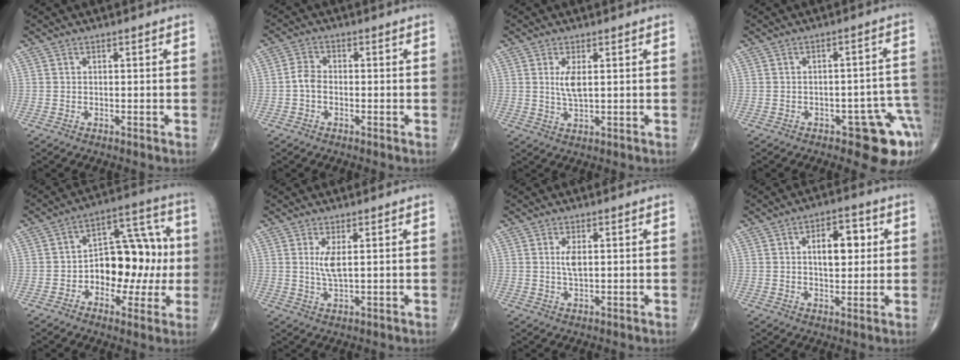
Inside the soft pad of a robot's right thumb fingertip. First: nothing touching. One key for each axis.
{"total": 3.0, "fx": -0.8, "fy": 2.1, "fz": 2.1, "tx": -0.035, "ty": 0.012, "tz": -0.023}
{"total": 3.7, "fx": 0.9, "fy": 1.2, "fz": 3.4, "tx": -0.071, "ty": -0.011, "tz": 0.021}
{"total": 10.3, "fx": -5.2, "fy": 4.3, "fz": 7.8, "tx": -0.048, "ty": 0.036, "tz": -0.060}
{"total": 15.7, "fx": -1.3, "fy": 9.7, "fz": 12.2, "tx": -0.121, "ty": 0.047, "tz": -0.019}
{"total": 3.6, "fx": 0.9, "fy": 0.8, "fz": 3.3, "tx": -0.071, "ty": -0.014, "tz": 0.023}
{"total": 2.8, "fx": 0.6, "fy": 1.0, "fz": 2.5, "tx": -0.050, "ty": -0.004, "tz": 0.012}
{"total": 8.4, "fx": 1.8, "fy": 4.5, "fz": 6.9, "tx": -0.079, "ty": 0.001, "tz": 0.024}